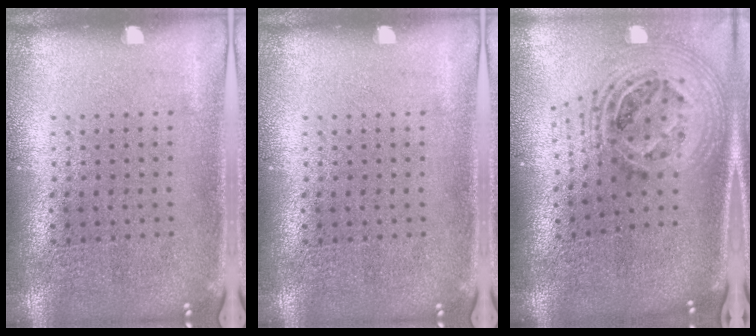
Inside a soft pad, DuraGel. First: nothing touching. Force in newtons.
{"total": 0.0}
{"total": 2.2, "press": 1.7, "slide": 1.5}